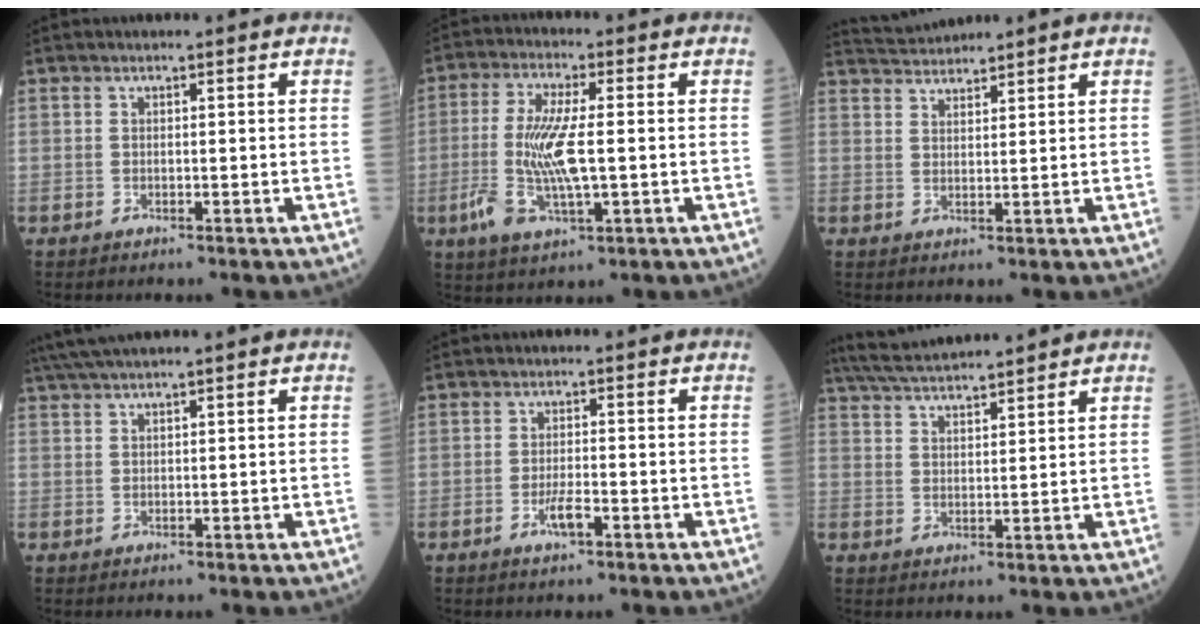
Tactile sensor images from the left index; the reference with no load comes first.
{"total": 10.0, "force": [-1.3, 2.3, 9.6], "torque": [-0.209, -0.008, -0.021]}
{"total": 3.9, "force": [3.9, -0.3, 0.0], "torque": [-0.013, 0.019, 0.078]}
{"total": 4.5, "force": [3.7, -0.9, 2.2], "torque": [-0.044, 0.025, 0.076]}
{"total": 2.5, "force": [-1.4, 0.4, 2.1], "torque": [-0.042, -0.002, -0.025]}
{"total": 9.6, "force": [9.0, 0.1, 3.4], "torque": [-0.071, 0.032, 0.152]}